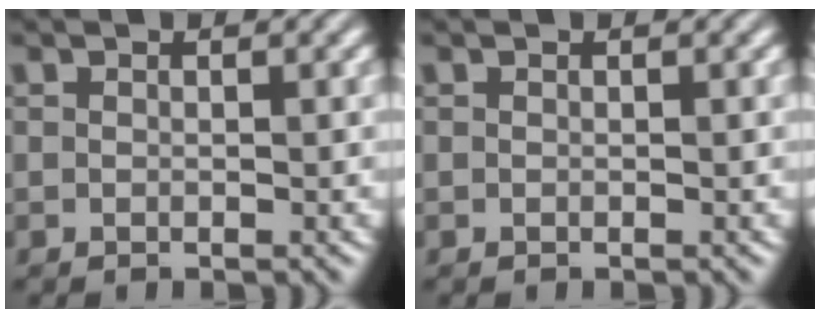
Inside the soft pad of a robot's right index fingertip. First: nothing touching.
{"total": 0.0}